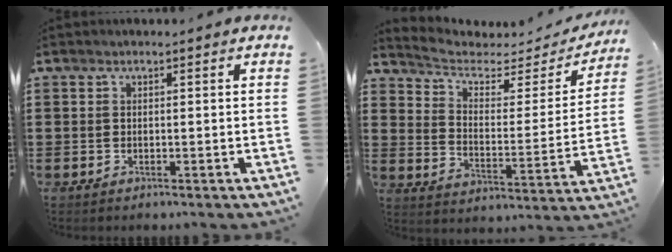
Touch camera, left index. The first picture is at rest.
{"total": 3.9, "force": [3.0, 1.8, 1.8], "torque": [-0.056, -0.020, 0.043]}